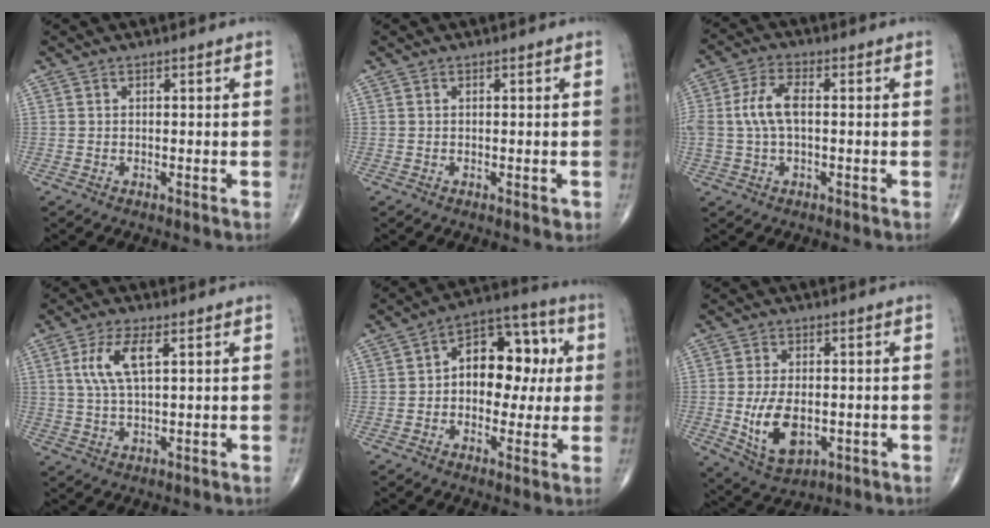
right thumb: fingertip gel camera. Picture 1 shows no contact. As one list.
[{"total": 0.8, "force": [-0.3, 0.4, 0.6], "torque": [-0.004, -0.001, -0.004]}, {"total": 7.1, "force": [0.3, 3.5, 6.2], "torque": [-0.144, 0.019, 0.004]}, {"total": 7.3, "force": [2.3, 2.6, 6.4], "torque": [-0.139, -0.001, 0.050]}, {"total": 14.2, "force": [1.4, 9.3, 10.7], "torque": [-0.101, 0.033, 0.010]}, {"total": 10.0, "force": [-1.6, 5.8, 8.0], "torque": [-0.136, -0.007, -0.013]}]